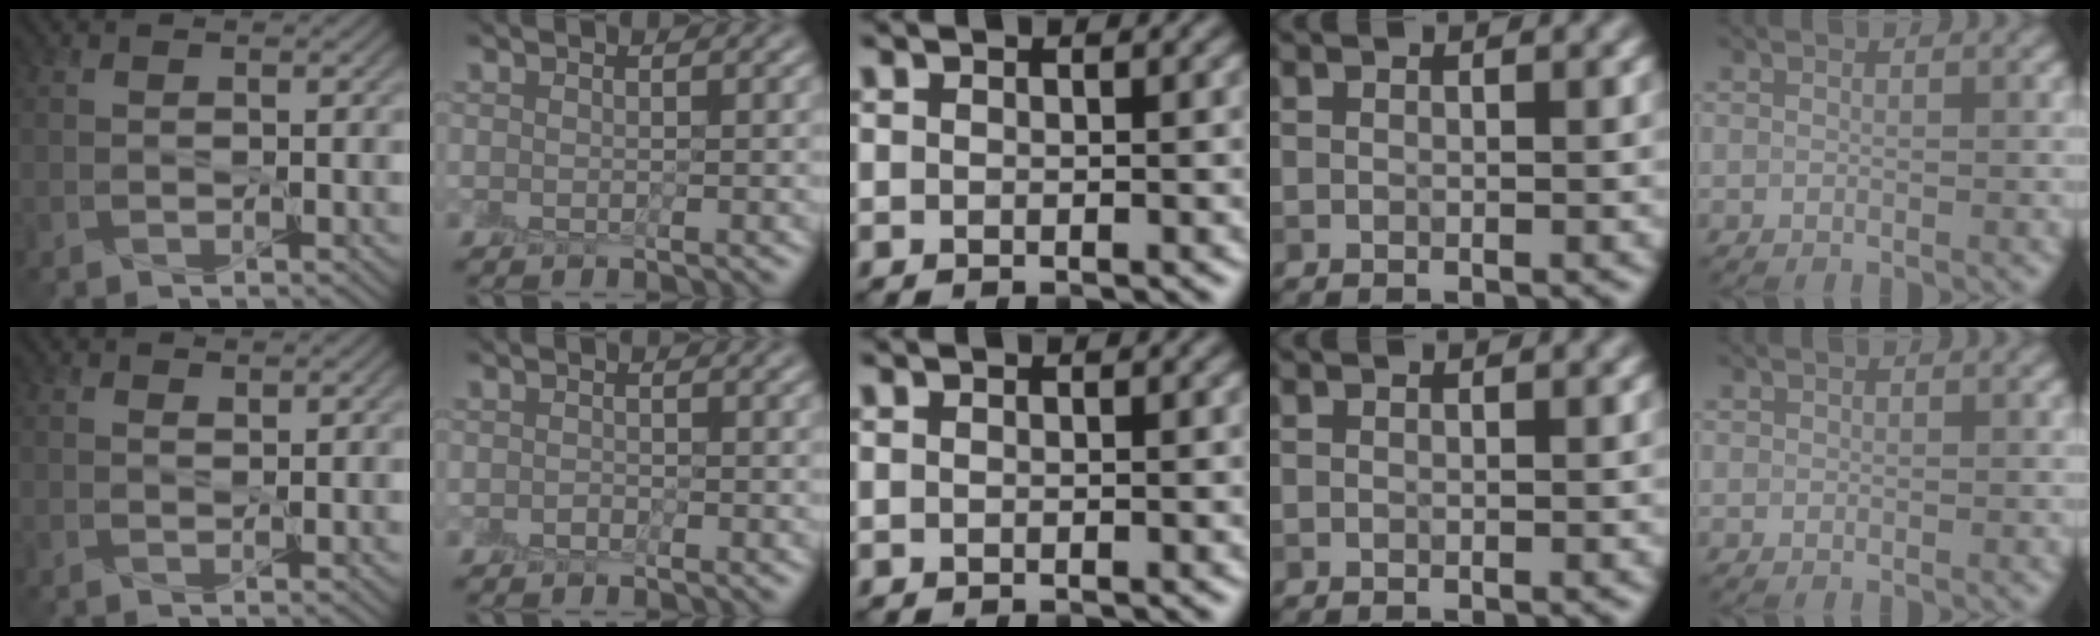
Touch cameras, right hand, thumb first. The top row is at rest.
{"thumb": {"total": 0.7, "force": [0.6, 0.2, 0.2], "torque": [-0.006, -0.003, 0.013]}, "index": {"total": 0.7, "force": [-0.6, 0.4, 0.0], "torque": [0.002, 0.002, -0.008]}}